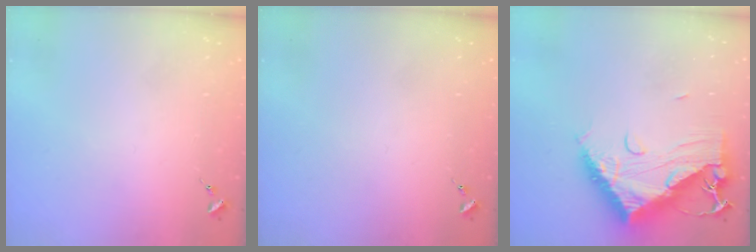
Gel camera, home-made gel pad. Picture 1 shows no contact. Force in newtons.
{"total": 0.0}
{"total": 15.7, "press": 15.6, "slide": 1.5}